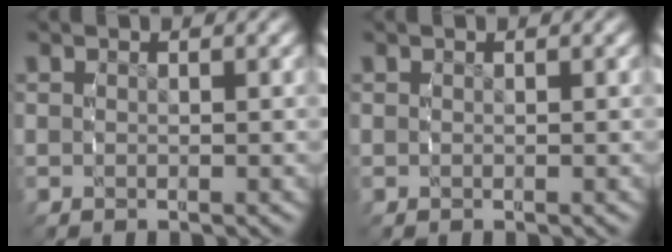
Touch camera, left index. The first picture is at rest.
{"total": 0.0}